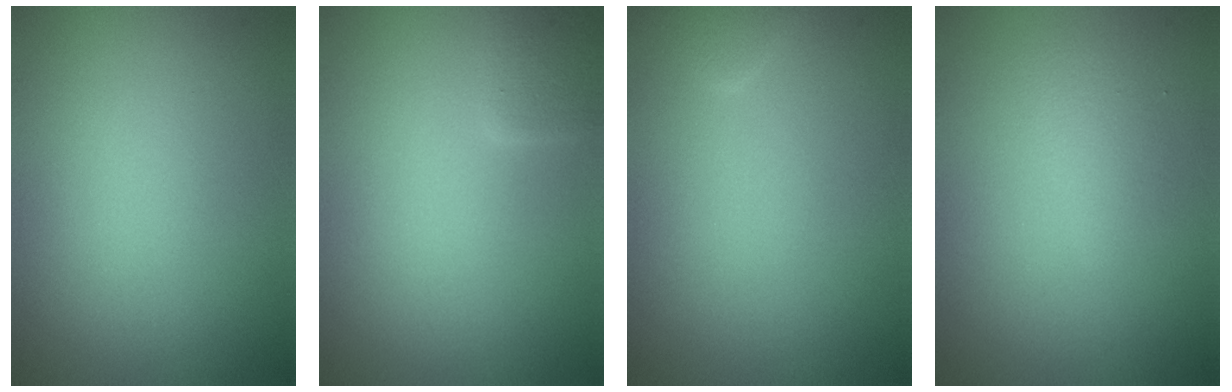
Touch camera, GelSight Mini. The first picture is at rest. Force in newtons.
{"total": 2.1, "press": 2.1, "slide": 0.1}
{"total": 1.3, "press": 1.3, "slide": 0.1}
{"total": 1.6, "press": 1.6, "slide": 0.0}